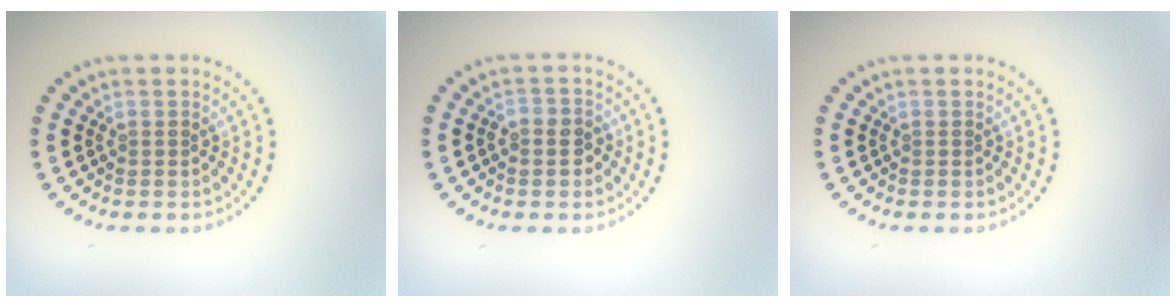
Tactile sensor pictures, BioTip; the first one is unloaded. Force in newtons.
{"total": 2.0, "press": 1.9, "slide": 0.5}
{"total": 0.0}